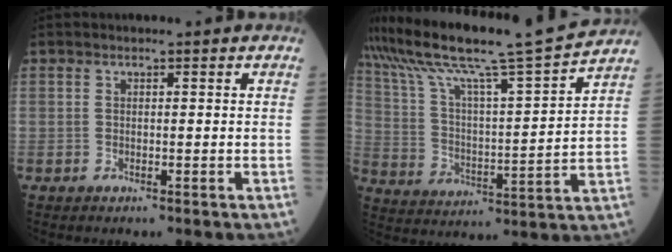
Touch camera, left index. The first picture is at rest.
{"total": 18.2, "force": [16.3, -1.6, 8.0], "torque": [-0.153, -0.020, 0.264]}